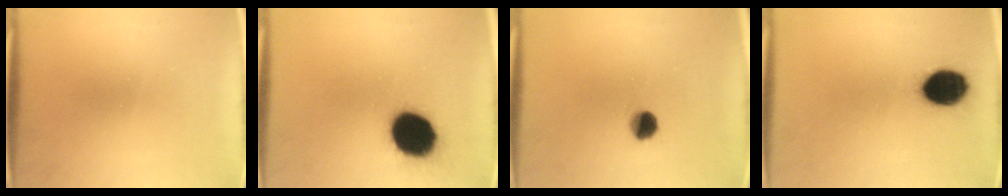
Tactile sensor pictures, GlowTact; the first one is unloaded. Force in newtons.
{"total": 16.6}
{"total": 4.1}
{"total": 10.7}